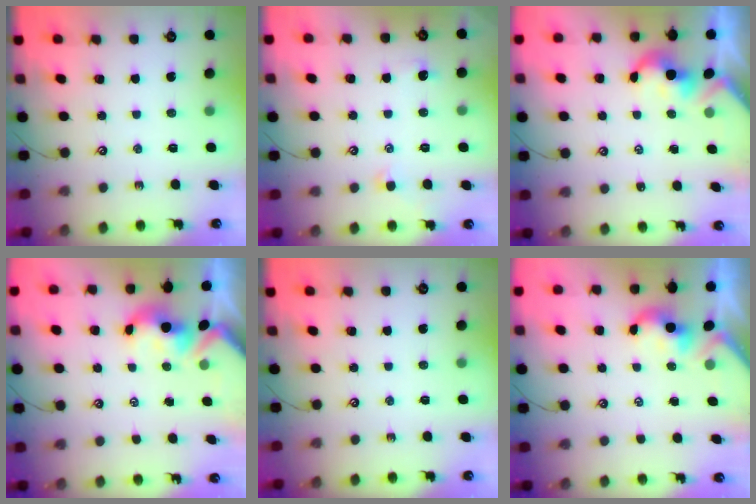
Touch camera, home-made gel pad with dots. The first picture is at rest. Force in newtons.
{"total": 0.6, "press": 0.1, "slide": 0.6}
{"total": 2.0, "press": 1.9, "slide": 0.4}
{"total": 2.1, "press": 2.0, "slide": 0.7}
{"total": 0.0}
{"total": 0.6, "press": 0.6, "slide": 0.3}